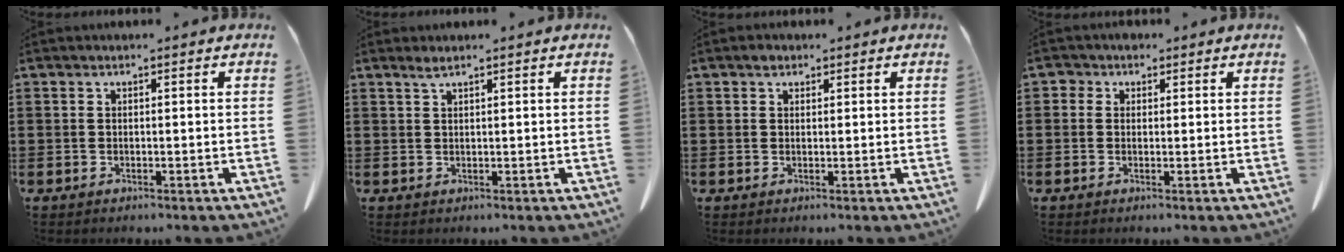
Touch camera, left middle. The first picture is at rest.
{"total": 1.2, "force": [0.9, 0.1, 0.8], "torque": [-0.017, 0.000, 0.017]}
{"total": 1.2, "force": [0.8, 0.8, 0.4], "torque": [-0.003, 0.001, 0.013]}
{"total": 1.4, "force": [0.5, 1.3, 0.3], "torque": [-0.011, 0.007, 0.009]}